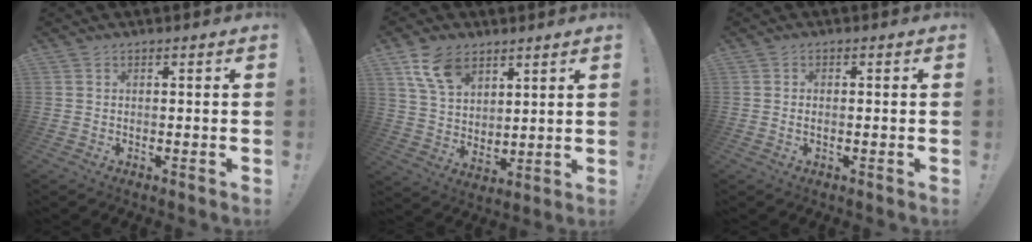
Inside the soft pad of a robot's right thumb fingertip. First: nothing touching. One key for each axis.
{"total": 12.4, "fx": 7.5, "fy": 7.7, "fz": 6.3, "tx": -0.112, "ty": -0.029, "tz": 0.146}
{"total": 0.7, "fx": 0.1, "fy": 0.3, "fz": 0.7, "tx": -0.013, "ty": 0.003, "tz": 0.001}